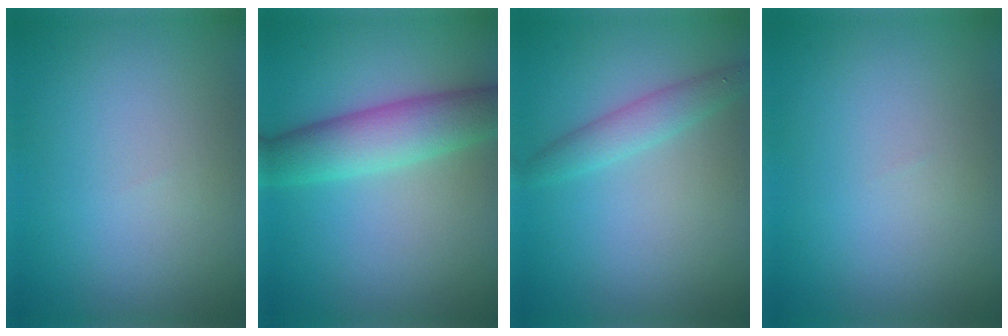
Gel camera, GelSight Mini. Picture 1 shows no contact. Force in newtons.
{"total": 6.1, "press": 6.1, "slide": 0.1}
{"total": 2.3, "press": 2.3, "slide": 0.0}
{"total": 0.0}